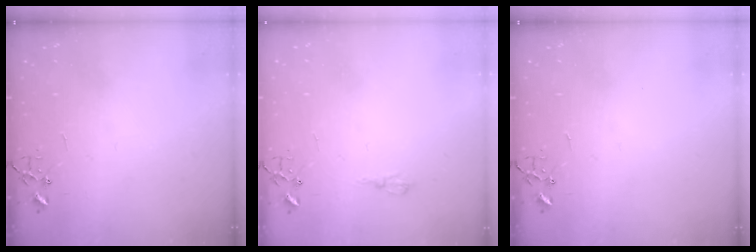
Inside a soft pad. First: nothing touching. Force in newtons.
{"total": 6.5, "press": 6.4, "slide": 0.8}
{"total": 0.0}